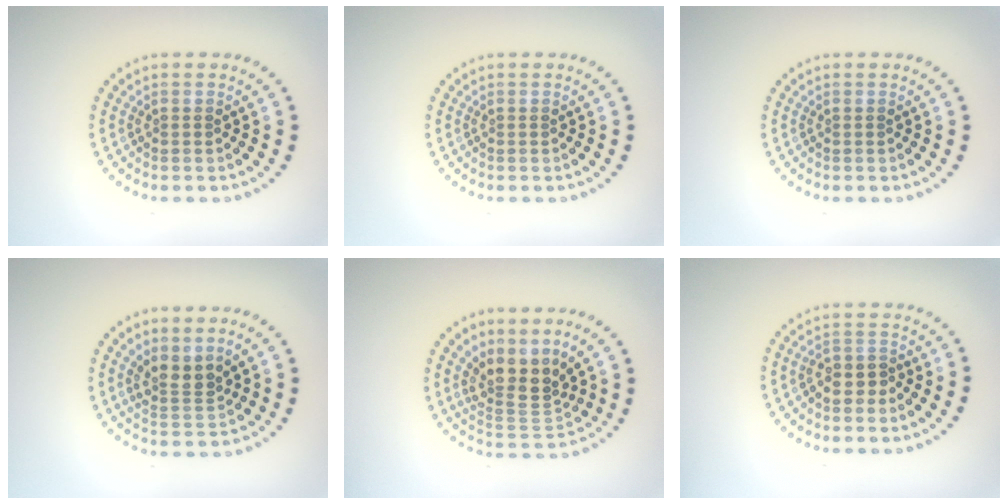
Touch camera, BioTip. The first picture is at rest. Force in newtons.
{"total": 0.0}
{"total": 0.0}
{"total": 2.5, "press": 2.0, "slide": 1.6}
{"total": 3.9, "press": 2.9, "slide": 2.6}
{"total": 1.6, "press": 1.4, "slide": 0.7}